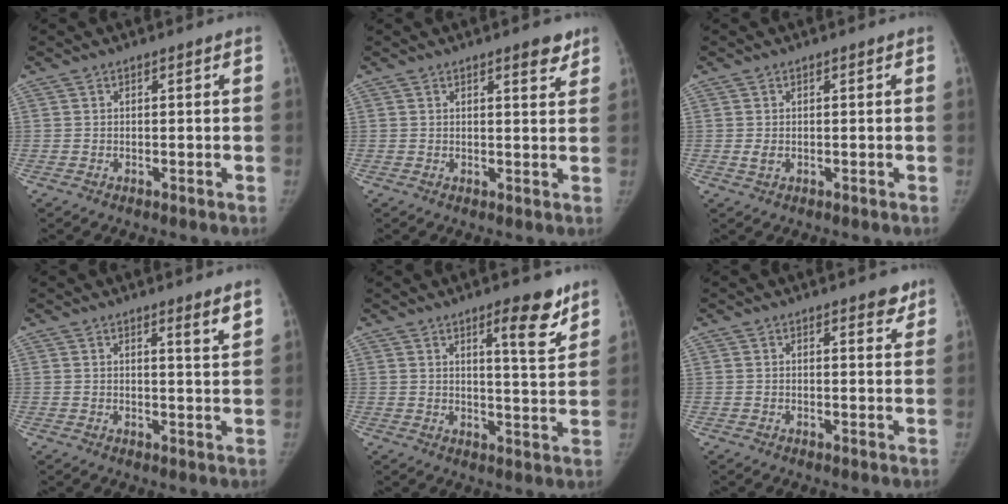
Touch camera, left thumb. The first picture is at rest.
{"total": 3.4, "force": [2.4, 1.0, 2.1], "torque": [-0.017, -0.014, 0.028]}
{"total": 1.1, "force": [-0.1, 0.7, 0.8], "torque": [-0.013, -0.002, -0.001]}
{"total": 3.1, "force": [2.2, 0.0, 2.2], "torque": [-0.031, -0.021, 0.031]}
{"total": 8.3, "force": [5.4, 1.8, 6.0], "torque": [-0.069, -0.038, 0.076]}
{"total": 2.7, "force": [2.0, 1.1, 1.5], "torque": [-0.004, -0.010, 0.021]}